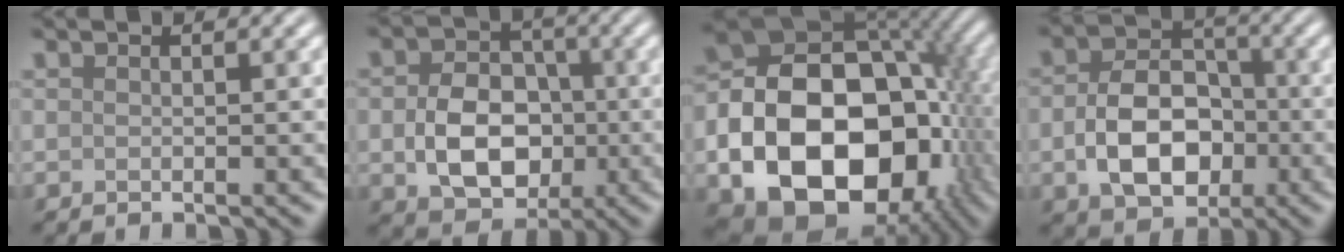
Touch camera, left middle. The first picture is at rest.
{"total": 6.9, "force": [-1.0, 5.2, 4.4], "torque": [-0.083, -0.007, -0.013]}
{"total": 19.2, "force": [-4.6, 13.6, 12.7], "torque": [-0.219, -0.033, -0.058]}
{"total": 7.1, "force": [-1.5, 5.0, 4.8], "torque": [-0.089, -0.002, -0.022]}